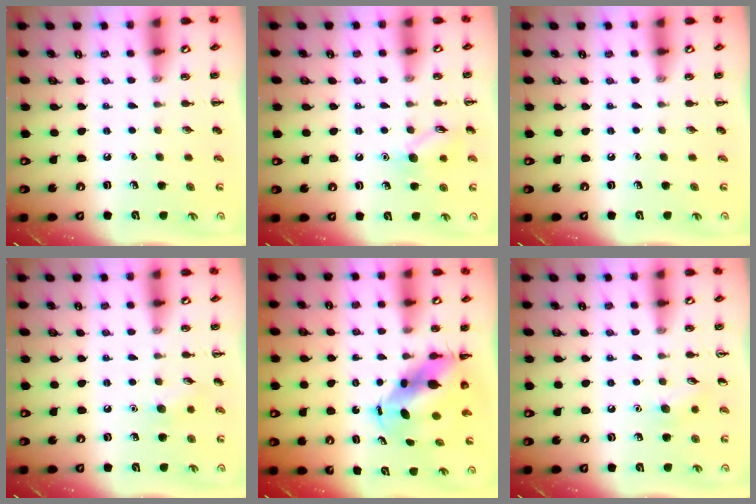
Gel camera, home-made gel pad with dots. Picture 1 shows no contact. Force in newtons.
{"total": 9.1, "press": 9.1, "slide": 0.7}
{"total": 0.0}
{"total": 5.5, "press": 5.4, "slide": 1.3}
{"total": 7.9, "press": 7.5, "slide": 2.3}
{"total": 5.4, "press": 5.1, "slide": 1.7}